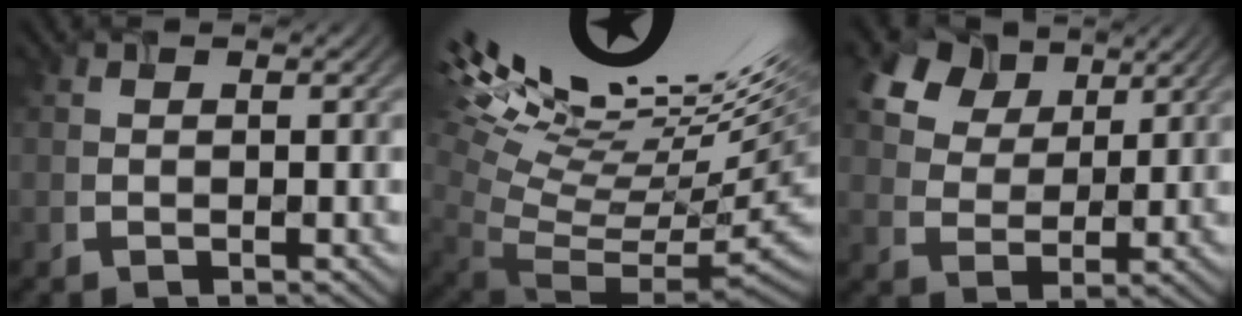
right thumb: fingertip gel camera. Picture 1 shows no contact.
{"total": 16.0, "force": [7.1, 4.4, 13.6], "torque": [-0.204, 0.037, 0.140]}
{"total": 8.9, "force": [4.0, 6.3, 4.9], "torque": [-0.122, 0.014, 0.068]}